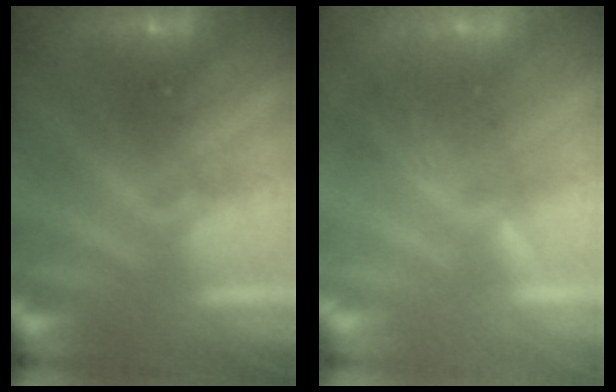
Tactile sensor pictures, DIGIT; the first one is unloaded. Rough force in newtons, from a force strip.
{"total": 2.3}